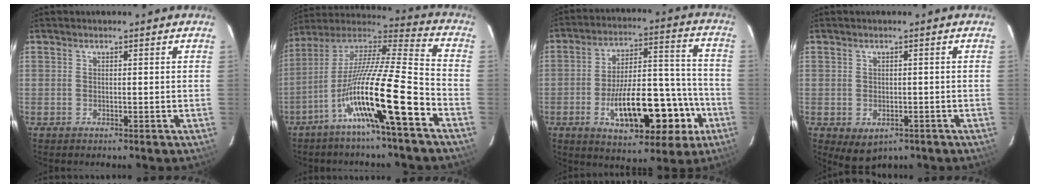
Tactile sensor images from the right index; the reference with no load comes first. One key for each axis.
{"total": 18.0, "fx": -8.1, "fy": -0.4, "fz": 16.1, "tx": -0.303, "ty": -0.012, "tz": -0.150}
{"total": 17.8, "fx": -6.4, "fy": 6.6, "fz": 15.3, "tx": -0.239, "ty": 0.027, "tz": -0.085}
{"total": 3.8, "fx": -1.9, "fy": 2.7, "fz": 1.9, "tx": -0.030, "ty": -0.004, "tz": -0.013}